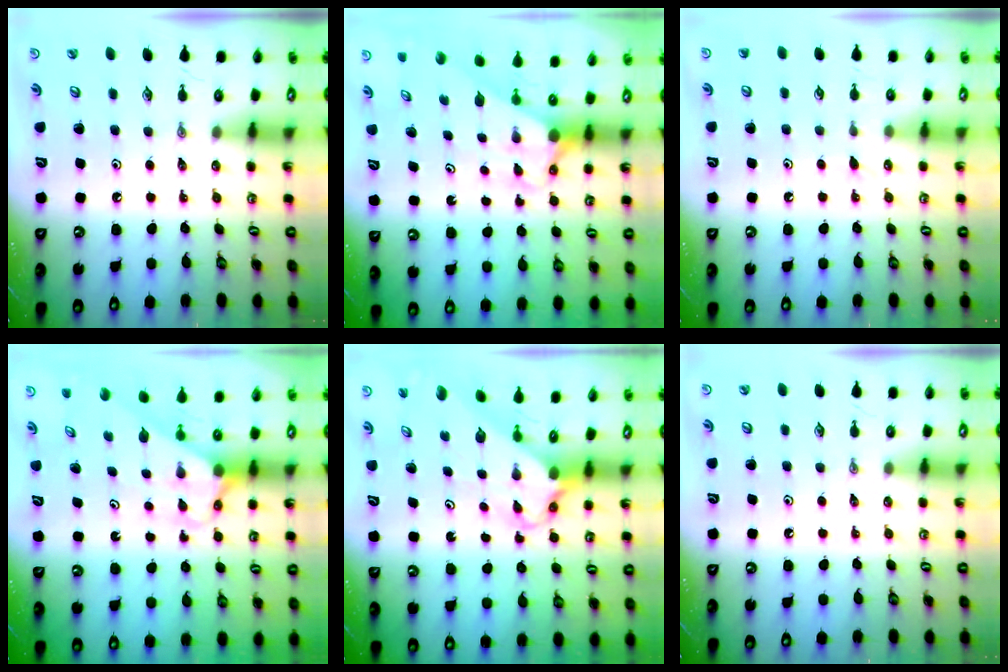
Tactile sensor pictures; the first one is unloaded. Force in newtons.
{"total": 3.0, "press": 3.0, "slide": 0.0}
{"total": 4.7, "press": 4.6, "slide": 0.5}
{"total": 2.8, "press": 2.8, "slide": 0.2}
{"total": 2.5, "press": 2.5, "slide": 0.2}
{"total": 0.0}